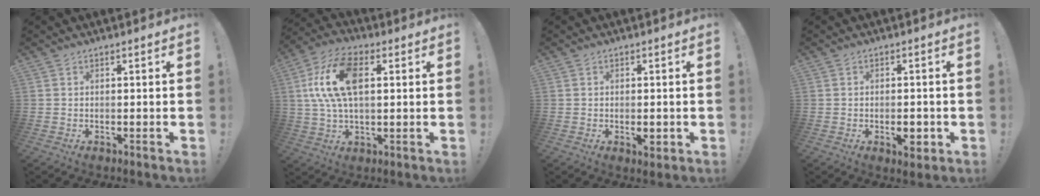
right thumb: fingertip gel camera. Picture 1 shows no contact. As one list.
[{"total": 15.7, "force": [3.4, 8.5, 12.7], "torque": [-0.241, 0.006, 0.062]}, {"total": 2.4, "force": [-0.7, 1.2, 2.0], "torque": [-0.021, 0.000, -0.010]}, {"total": 4.3, "force": [-1.5, 2.2, 3.4], "torque": [-0.033, 0.003, -0.026]}]